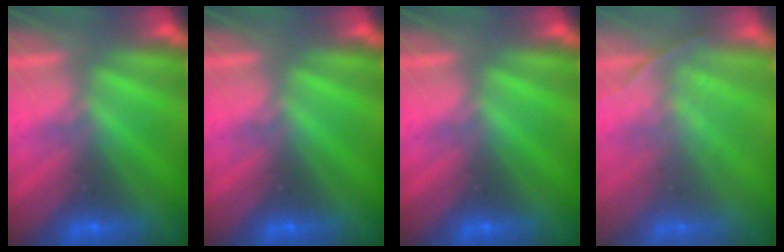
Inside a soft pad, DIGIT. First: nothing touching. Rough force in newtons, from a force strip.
{"total": 0.0}
{"total": 0.0}
{"total": 1.8}